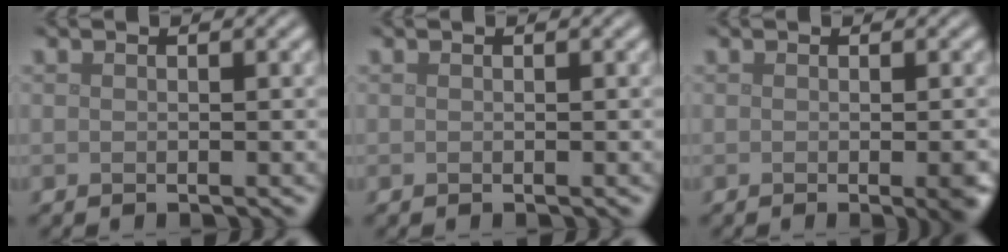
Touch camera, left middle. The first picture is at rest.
{"total": 0.0}
{"total": 3.1, "force": [-0.8, 0.9, 2.9], "torque": [-0.027, -0.004, -0.008]}